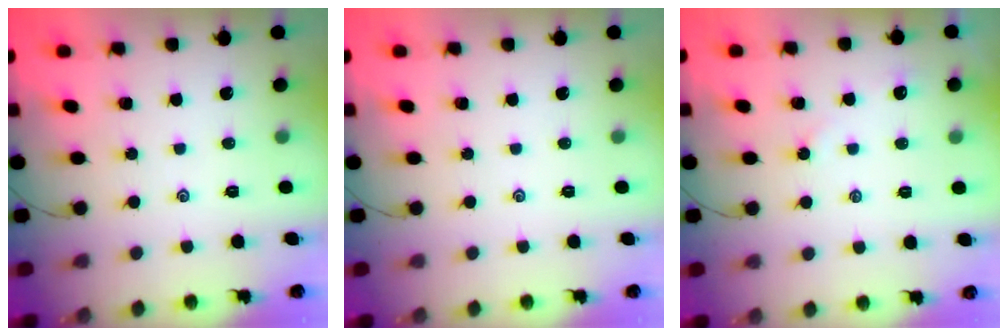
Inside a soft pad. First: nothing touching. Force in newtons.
{"total": 0.0}
{"total": 2.9, "press": 2.8, "slide": 0.6}